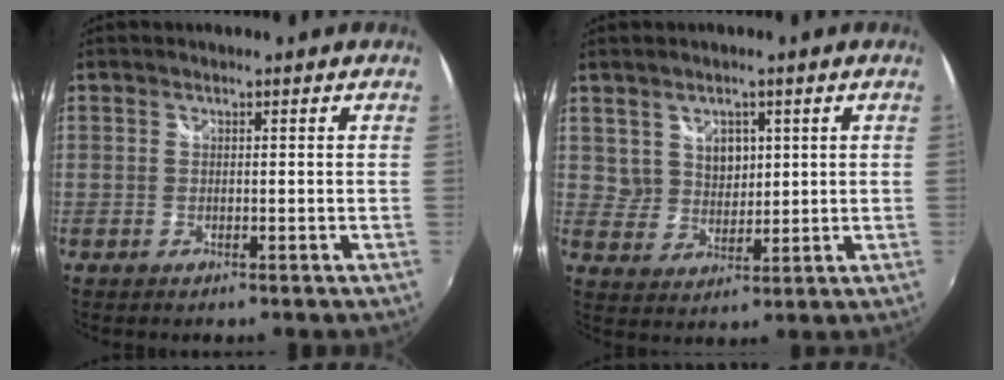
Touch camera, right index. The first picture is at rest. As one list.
[{"total": 5.5, "force": [2.6, 4.4, 1.9], "torque": [-0.026, 0.005, 0.055]}]